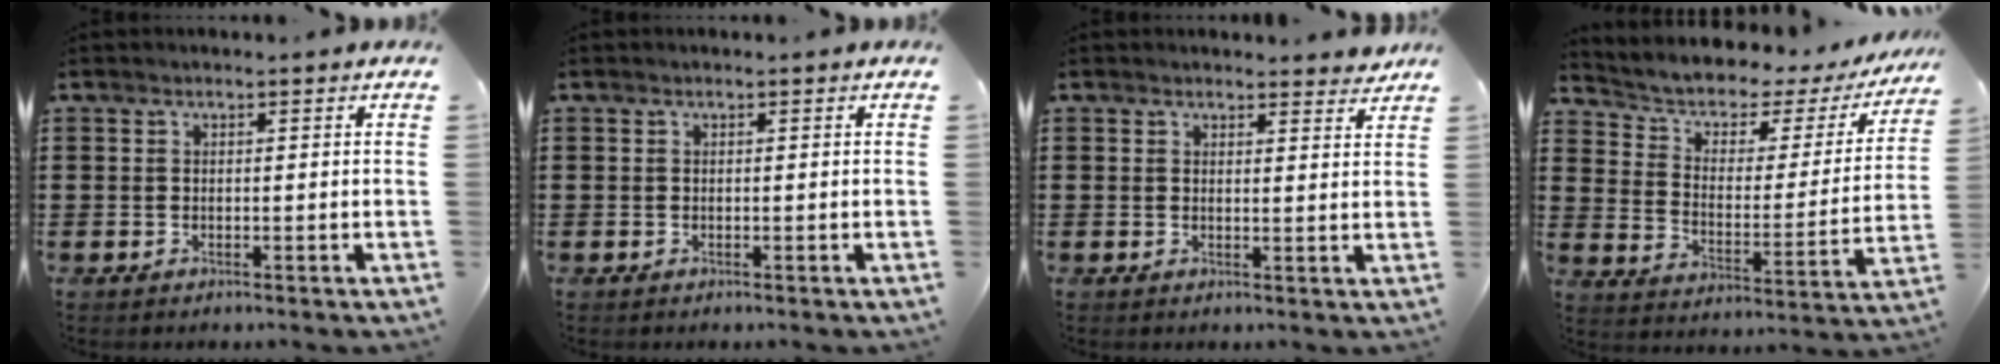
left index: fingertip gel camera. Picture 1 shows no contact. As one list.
[{"total": 0.0}, {"total": 2.3, "force": [2.2, 0.3, 0.4], "torque": [-0.005, -0.005, 0.041]}, {"total": 3.3, "force": [2.0, 2.1, 1.6], "torque": [-0.049, -0.020, 0.024]}]